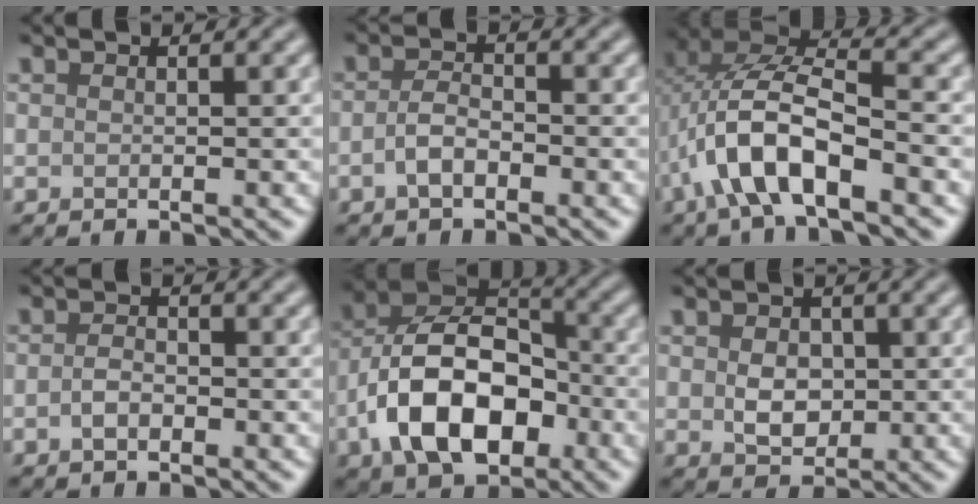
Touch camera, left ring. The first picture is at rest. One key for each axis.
{"total": 2.3, "fx": -0.9, "fy": 1.1, "fz": 1.8, "tx": -0.034, "ty": 0.006, "tz": -0.022}
{"total": 8.0, "fx": -3.2, "fy": 3.2, "fz": 6.6, "tx": -0.131, "ty": 0.015, "tz": -0.062}
{"total": 1.5, "fx": -0.5, "fy": 0.9, "fz": 1.1, "tx": -0.021, "ty": 0.003, "tz": -0.015}
{"total": 11.4, "fx": -3.7, "fy": 7.0, "fz": 8.3, "tx": -0.154, "ty": 0.010, "tz": -0.076}
{"total": 3.1, "fx": 0.2, "fy": 2.3, "fz": 2.0, "tx": -0.036, "ty": -0.002, "tz": 0.002}